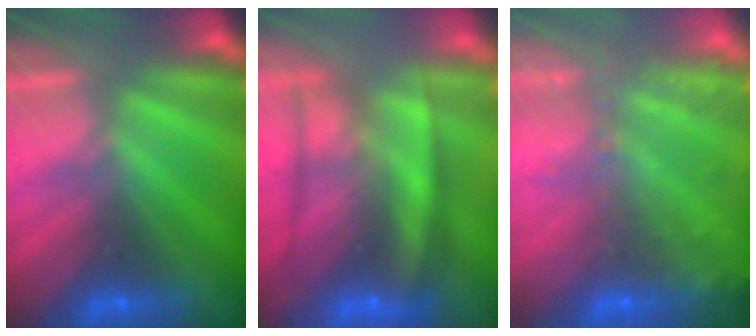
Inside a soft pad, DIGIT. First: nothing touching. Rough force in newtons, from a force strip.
{"total": 5.8}
{"total": 5.8}